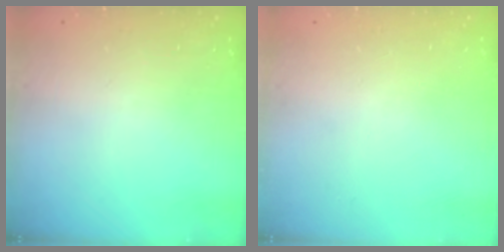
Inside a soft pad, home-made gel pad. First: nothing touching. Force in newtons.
{"total": 0.0}